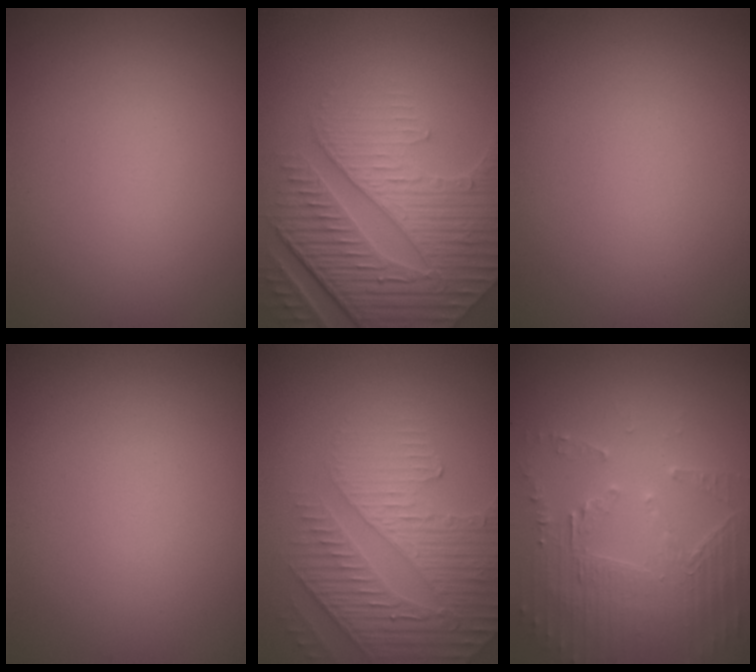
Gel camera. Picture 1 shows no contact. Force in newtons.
{"total": 8.8, "press": 6.2, "slide": 6.3}
{"total": 0.0}
{"total": 0.0}
{"total": 4.2, "press": 4.0, "slide": 1.4}
{"total": 4.6, "press": 3.6, "slide": 2.9}